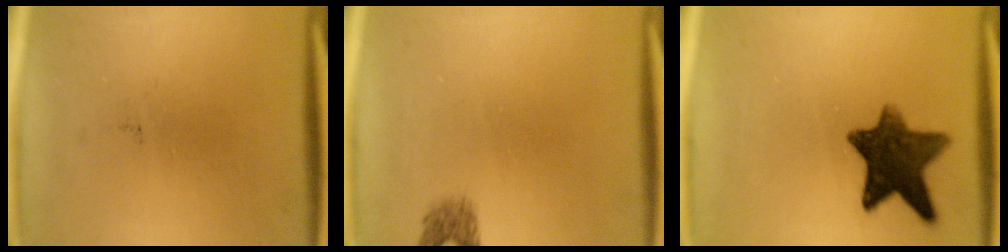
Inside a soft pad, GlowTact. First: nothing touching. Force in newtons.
{"total": 1.6}
{"total": 10.8}